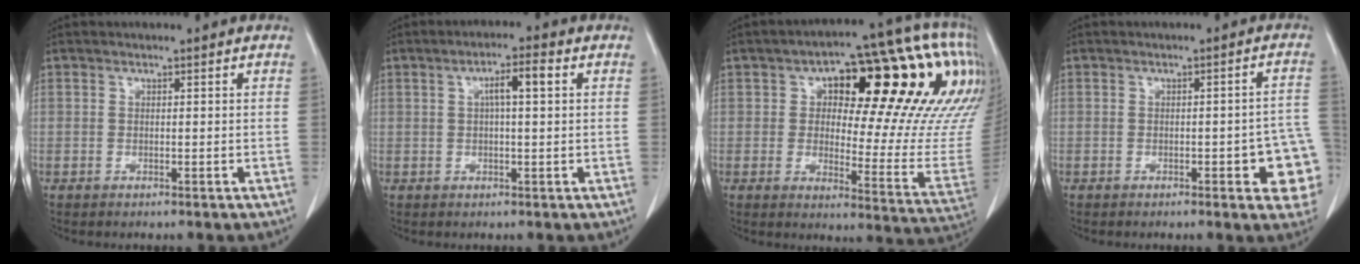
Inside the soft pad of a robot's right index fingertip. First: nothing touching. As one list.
[{"total": 4.3, "force": [1.1, 0.5, 4.1], "torque": [-0.073, 0.011, 0.017]}, {"total": 28.1, "force": [10.3, 8.8, 24.6], "torque": [-0.250, 0.058, 0.152]}, {"total": 8.2, "force": [-2.6, 2.1, 7.5], "torque": [-0.067, 0.012, -0.031]}]